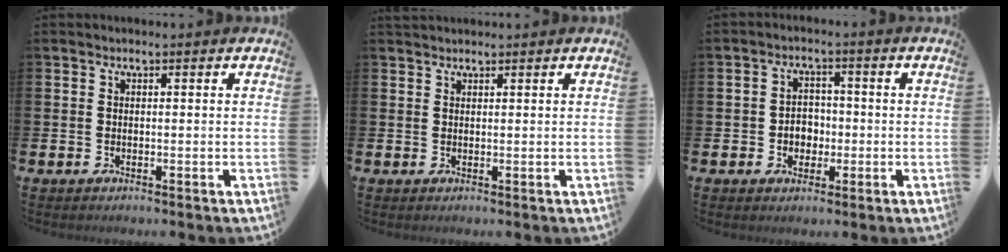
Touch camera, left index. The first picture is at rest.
{"total": 1.1, "force": [1.1, 0.3, 0.0], "torque": [0.011, -0.001, 0.018]}
{"total": 3.2, "force": [-0.7, 2.8, 1.4], "torque": [-0.021, 0.004, -0.021]}